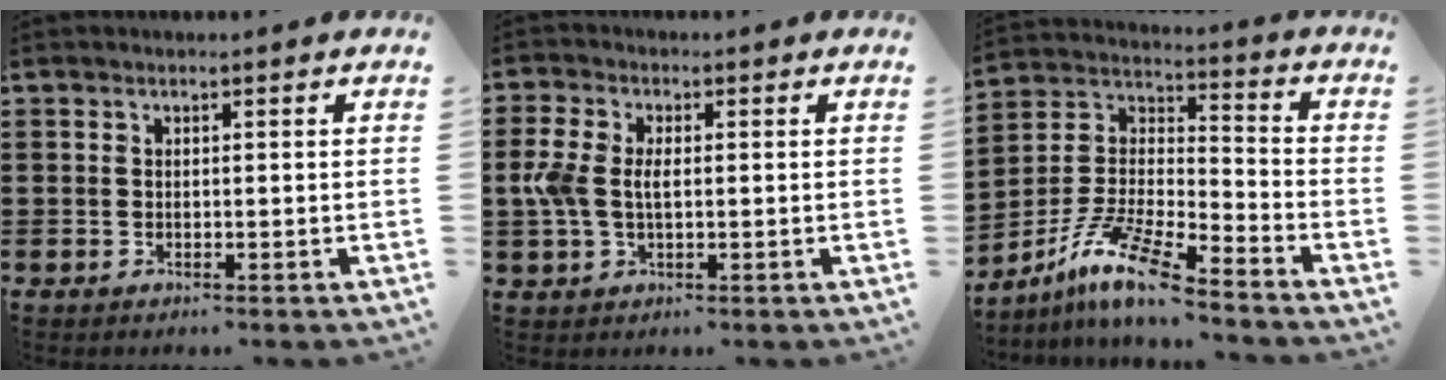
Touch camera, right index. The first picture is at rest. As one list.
[{"total": 4.9, "force": [0.0, 2.8, 4.0], "torque": [-0.110, -0.002, -0.010]}, {"total": 10.9, "force": [-8.5, 1.0, 6.8], "torque": [-0.154, -0.003, -0.174]}]